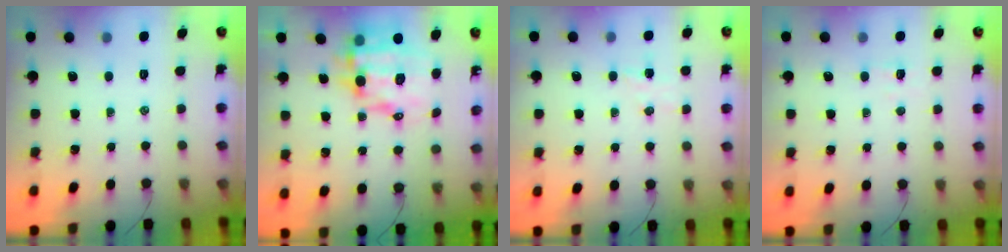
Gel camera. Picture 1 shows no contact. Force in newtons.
{"total": 12.4, "press": 11.9, "slide": 3.5}
{"total": 3.9, "press": 3.8, "slide": 0.8}
{"total": 2.2, "press": 2.0, "slide": 0.8}